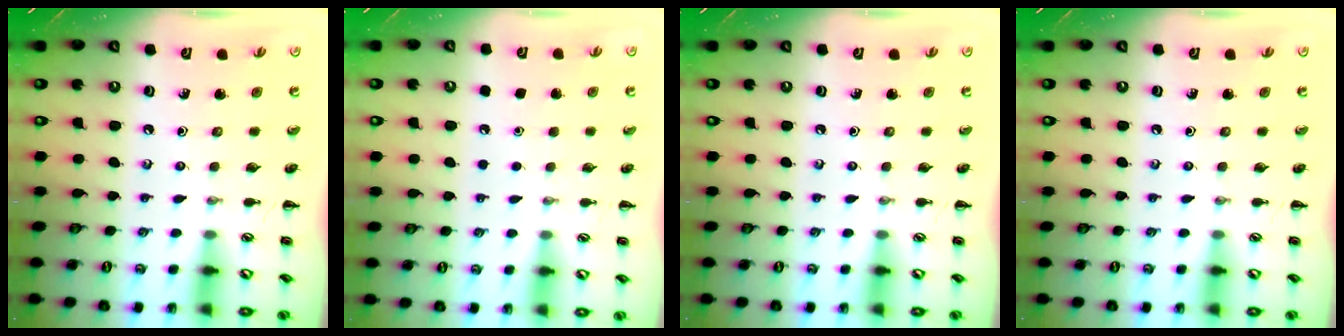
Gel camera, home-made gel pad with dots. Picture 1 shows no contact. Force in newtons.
{"total": 1.7, "press": 1.7, "slide": 0.1}
{"total": 0.0}
{"total": 0.0}